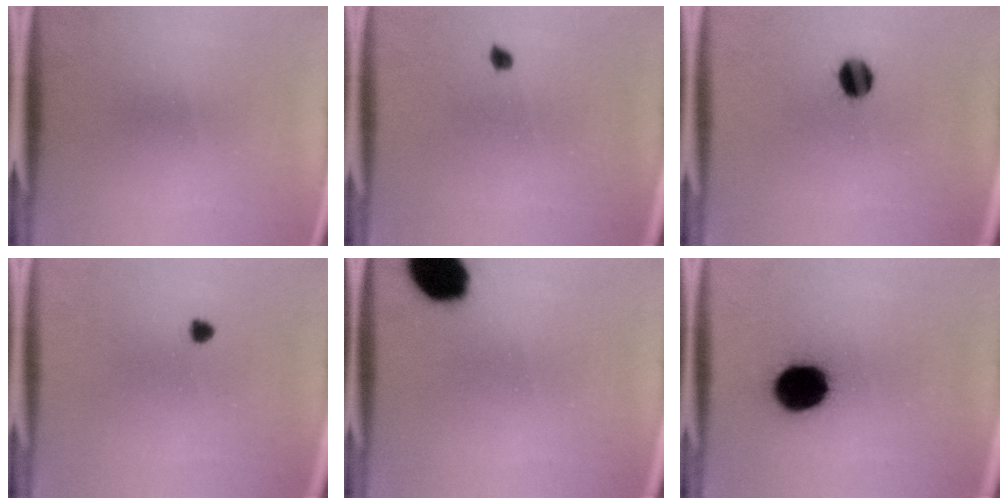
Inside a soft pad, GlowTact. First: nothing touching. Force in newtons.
{"total": 1.1}
{"total": 5.3}
{"total": 1.2}
{"total": 12.0}
{"total": 13.2}